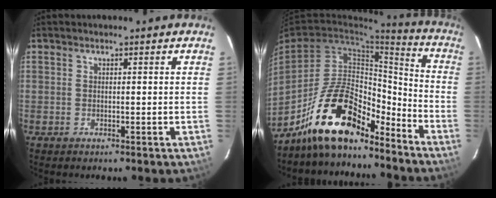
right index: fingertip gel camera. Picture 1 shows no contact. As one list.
[{"total": 17.7, "force": [-13.8, 6.2, 9.3], "torque": [-0.175, 0.024, -0.235]}]